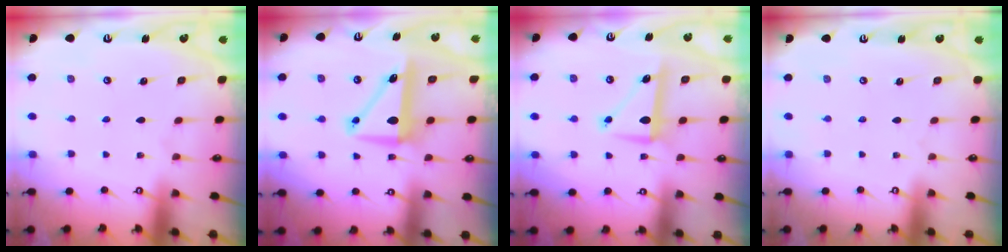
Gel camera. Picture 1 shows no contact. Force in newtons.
{"total": 8.2, "press": 8.0, "slide": 1.7}
{"total": 8.2, "press": 8.1, "slide": 0.8}
{"total": 0.0}